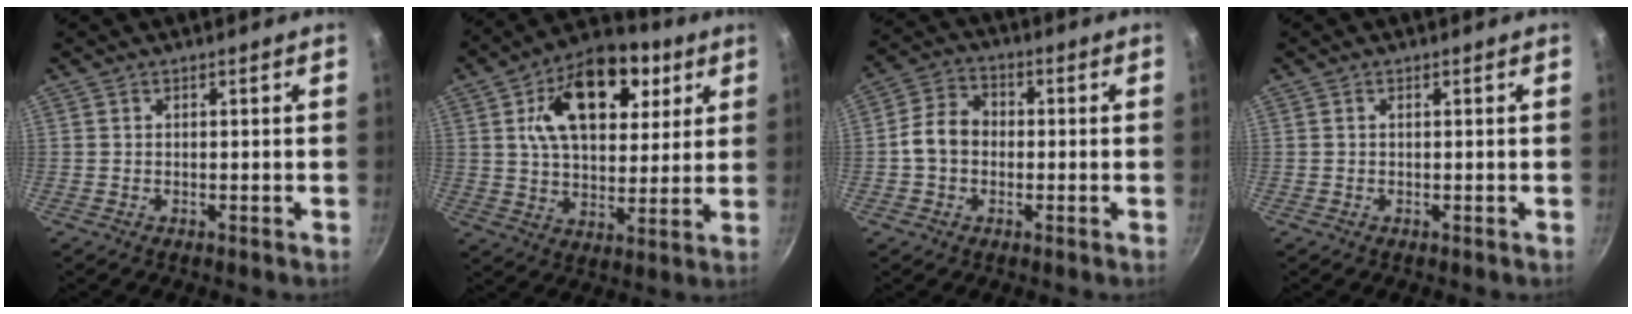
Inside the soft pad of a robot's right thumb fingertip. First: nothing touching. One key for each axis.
{"total": 19.9, "fx": 7.2, "fy": 11.8, "fz": 14.4, "tx": -0.188, "ty": -0.004, "tz": 0.111}
{"total": 7.5, "fx": -0.7, "fy": 6.0, "fz": 4.5, "tx": -0.070, "ty": 0.026, "tz": -0.023}
{"total": 0.0}